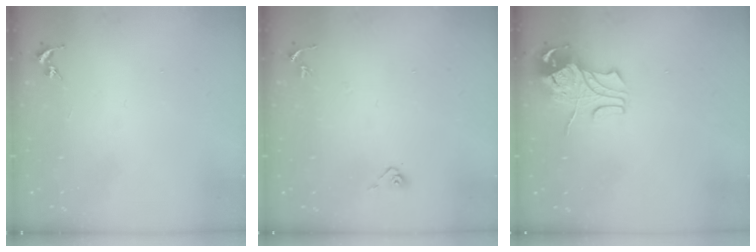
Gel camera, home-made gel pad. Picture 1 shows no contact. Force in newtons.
{"total": 4.5, "press": 4.4, "slide": 0.8}
{"total": 9.4, "press": 9.4, "slide": 1.1}